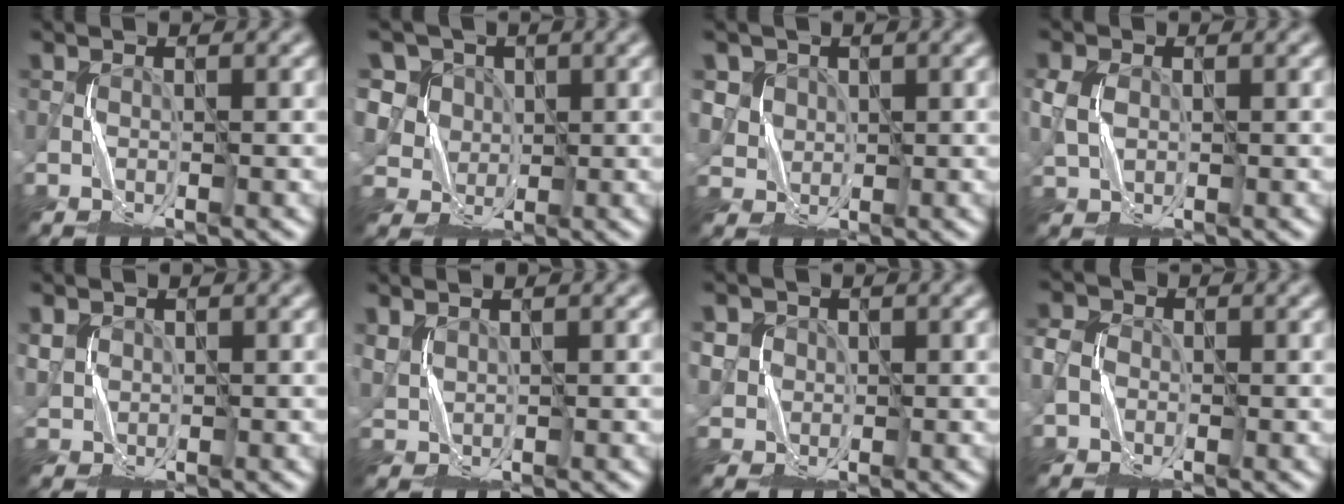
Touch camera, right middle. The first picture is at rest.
{"total": 8.3, "force": [4.0, 6.5, 3.3], "torque": [-0.076, 0.015, 0.052]}
{"total": 3.6, "force": [1.8, 3.0, 0.8], "torque": [-0.041, -0.006, 0.042]}
{"total": 2.3, "force": [0.3, 1.8, 1.5], "torque": [-0.049, 0.000, 0.005]}
{"total": 1.6, "force": [0.7, 1.3, 0.5], "torque": [-0.028, -0.002, 0.016]}
{"total": 1.4, "force": [1.1, 0.7, 0.6], "torque": [-0.028, -0.002, 0.028]}
{"total": 2.8, "force": [0.9, 2.6, 0.4], "torque": [-0.029, -0.002, 0.020]}
{"total": 2.9, "force": [-0.3, 2.6, 1.2], "torque": [-0.031, 0.006, -0.018]}